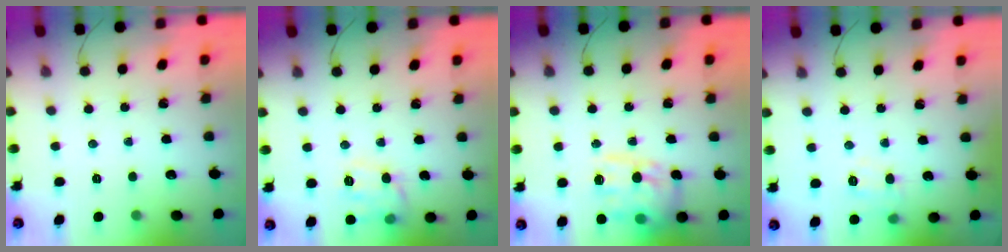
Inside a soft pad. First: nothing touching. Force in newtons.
{"total": 10.7, "press": 10.7, "slide": 1.0}
{"total": 15.7, "press": 15.6, "slide": 1.7}
{"total": 5.5, "press": 5.3, "slide": 1.3}